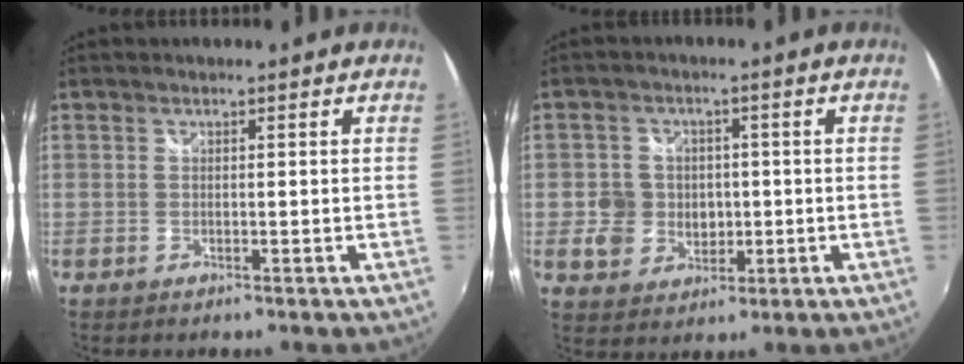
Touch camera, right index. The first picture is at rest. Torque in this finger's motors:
{"motor_torque": [0.09, 0.11, 0.28, 0.04]}